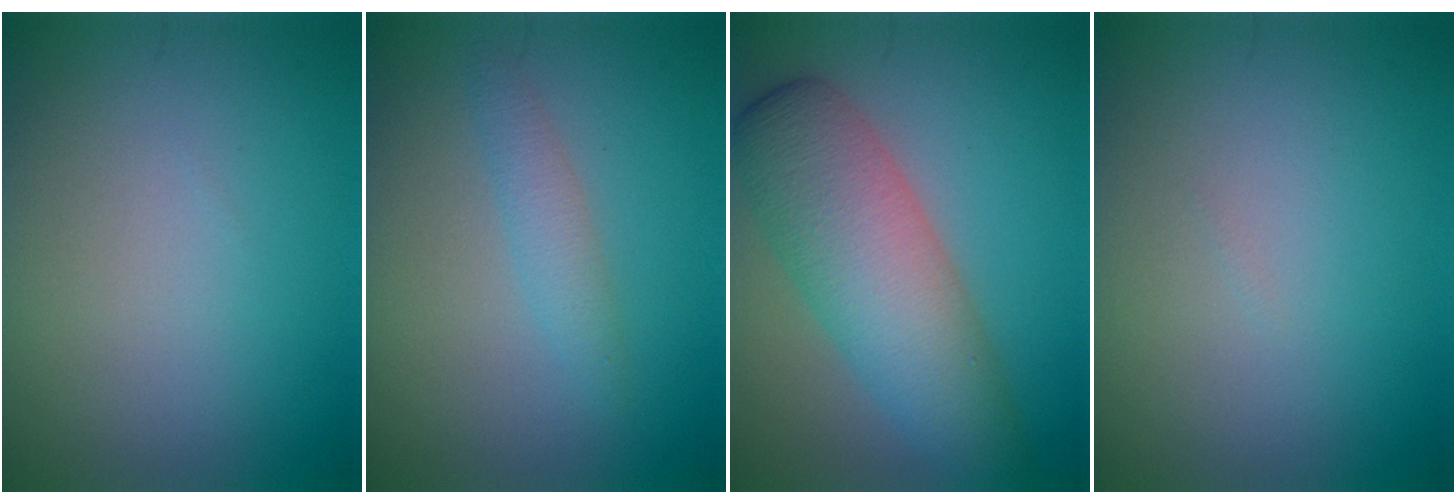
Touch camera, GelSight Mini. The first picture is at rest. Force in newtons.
{"total": 1.8, "press": 1.8, "slide": 0.1}
{"total": 7.4, "press": 7.4, "slide": 0.3}
{"total": 0.0}